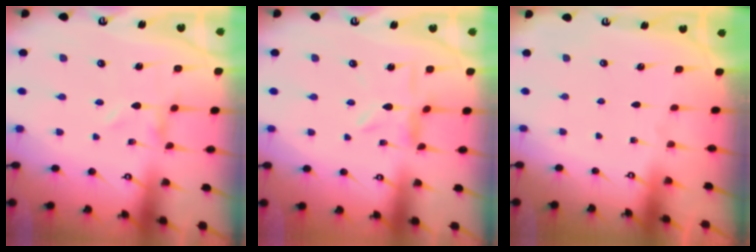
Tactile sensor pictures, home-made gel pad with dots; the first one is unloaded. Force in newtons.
{"total": 4.7, "press": 4.7, "slide": 0.5}
{"total": 0.0}